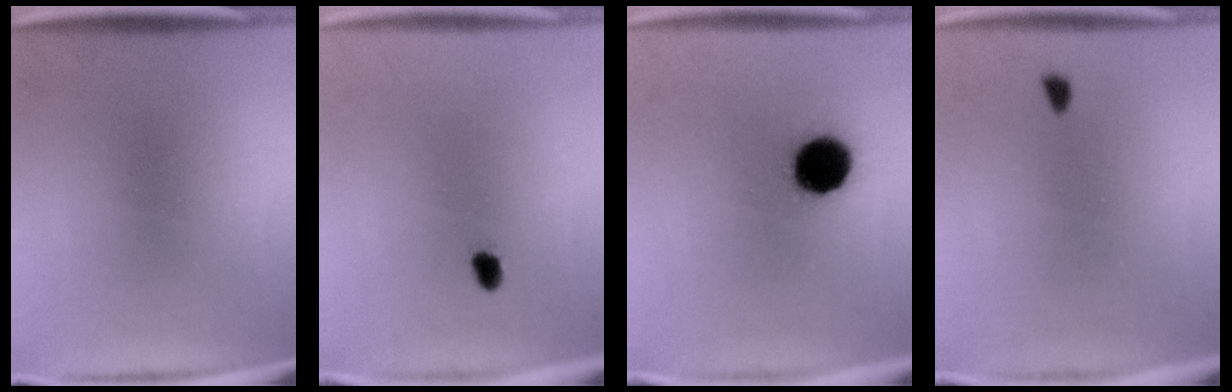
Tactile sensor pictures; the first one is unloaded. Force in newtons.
{"total": 1.8}
{"total": 11.8}
{"total": 1.1}